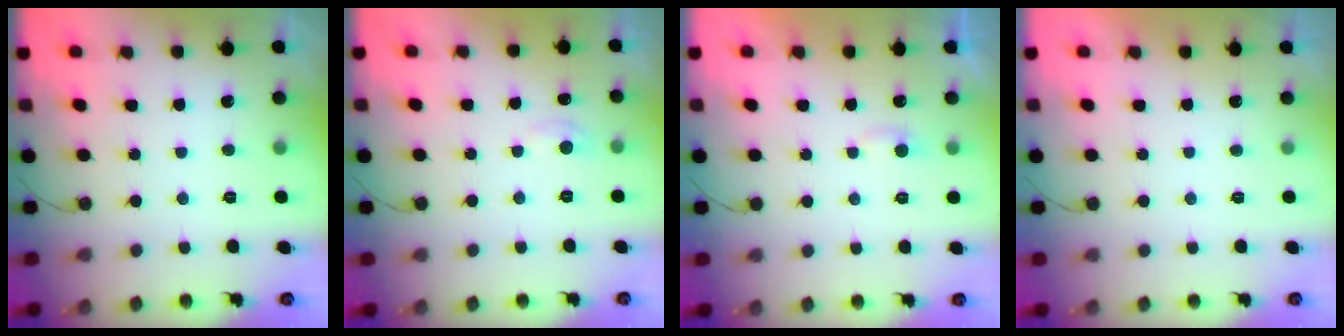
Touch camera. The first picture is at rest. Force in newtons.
{"total": 4.0, "press": 4.0, "slide": 0.5}
{"total": 3.8, "press": 3.7, "slide": 0.4}
{"total": 0.0}